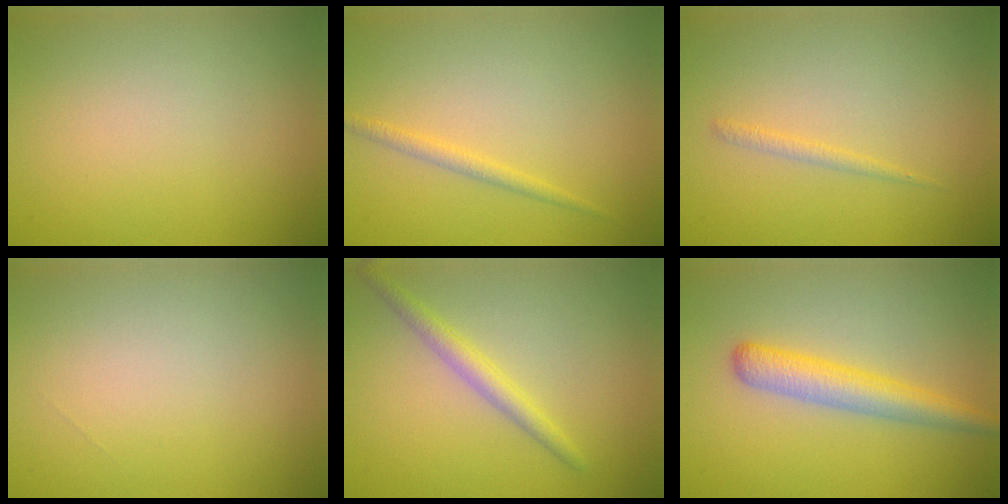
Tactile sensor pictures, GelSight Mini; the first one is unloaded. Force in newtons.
{"total": 1.2, "press": 1.2, "slide": 0.1}
{"total": 0.9, "press": 0.9, "slide": 0.1}
{"total": 0.0}
{"total": 2.2, "press": 2.2, "slide": 0.1}
{"total": 3.3, "press": 3.3, "slide": 0.2}